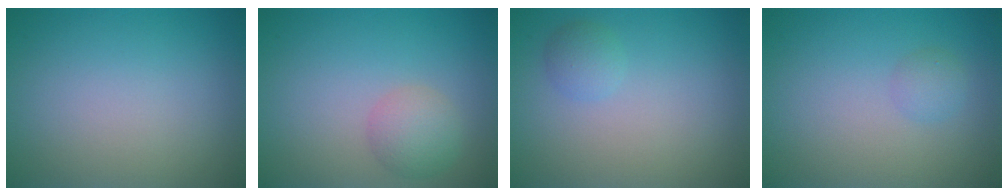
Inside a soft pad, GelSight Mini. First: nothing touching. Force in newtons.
{"total": 2.6, "press": 2.6, "slide": 0.0}
{"total": 1.3, "press": 1.3, "slide": 0.0}
{"total": 1.2, "press": 1.2, "slide": 0.0}